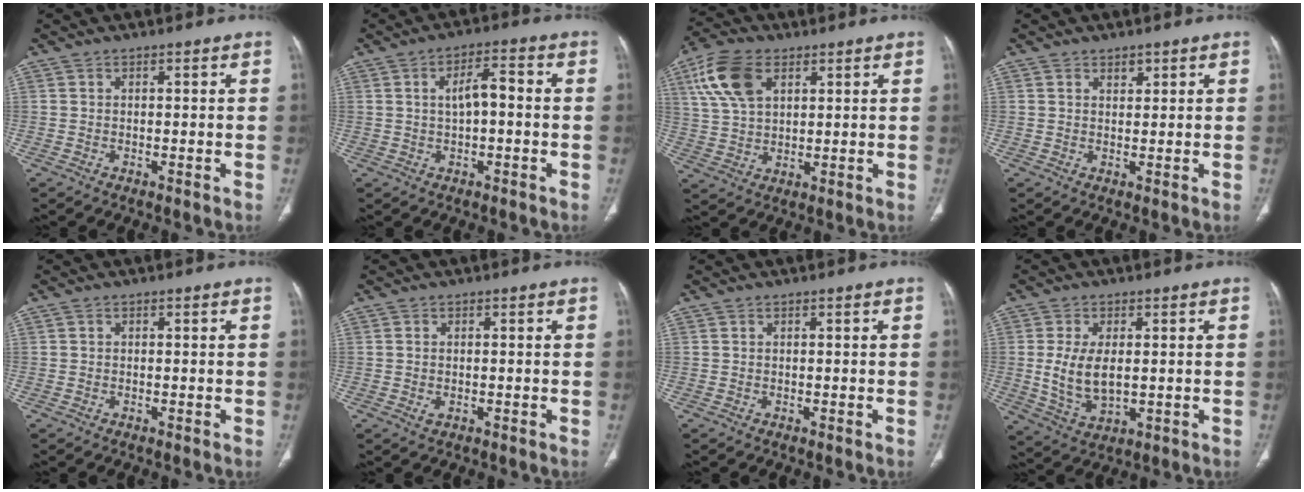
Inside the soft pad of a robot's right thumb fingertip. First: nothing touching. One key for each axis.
{"total": 5.5, "fx": 0.3, "fy": 2.3, "fz": 5.0, "tx": -0.085, "ty": 0.018, "tz": -0.002}
{"total": 11.3, "fx": 4.8, "fy": 6.6, "fz": 7.8, "tx": -0.153, "ty": -0.001, "tz": 0.095}
{"total": 1.4, "fx": 1.0, "fy": 0.8, "fz": 0.5, "tx": 0.001, "ty": -0.006, "tz": 0.015}
{"total": 0.0}
{"total": 1.3, "fx": -0.3, "fy": 0.8, "fz": 1.0, "tx": -0.028, "ty": 0.003, "tz": -0.004}
{"total": 0.0}
{"total": 8.7, "fx": 0.5, "fy": 4.8, "fz": 7.2, "tx": -0.138, "ty": -0.013, "tz": 0.022}